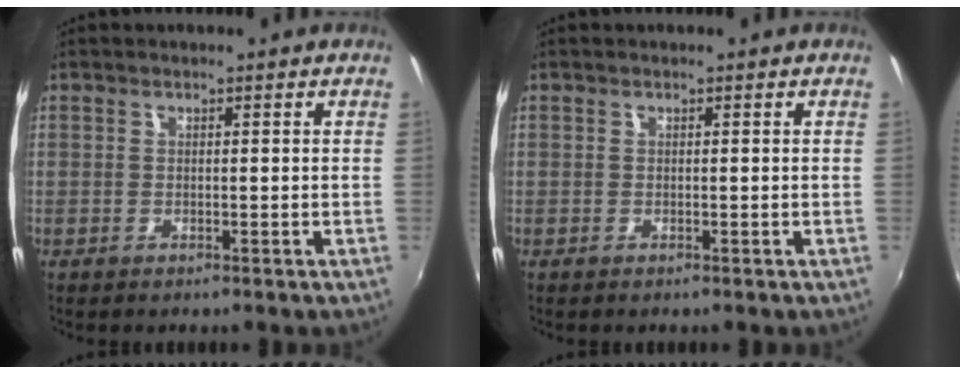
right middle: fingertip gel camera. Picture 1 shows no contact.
{"total": 0.0}